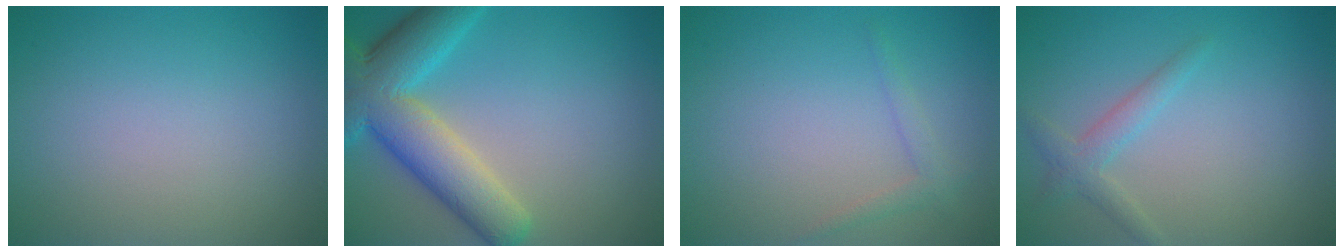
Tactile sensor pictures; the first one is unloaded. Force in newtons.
{"total": 8.8, "press": 8.8, "slide": 0.5}
{"total": 1.2, "press": 1.2, "slide": 0.1}
{"total": 1.9, "press": 1.9, "slide": 0.1}